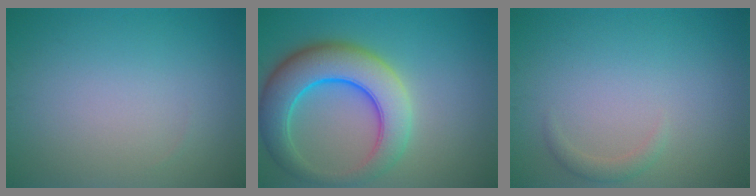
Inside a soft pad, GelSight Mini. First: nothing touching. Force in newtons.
{"total": 8.3, "press": 8.3, "slide": 0.4}
{"total": 1.1, "press": 1.1, "slide": 0.1}